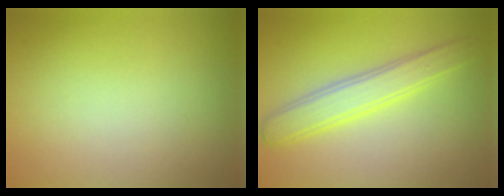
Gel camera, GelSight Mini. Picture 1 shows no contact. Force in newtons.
{"total": 3.7, "press": 3.7, "slide": 0.1}